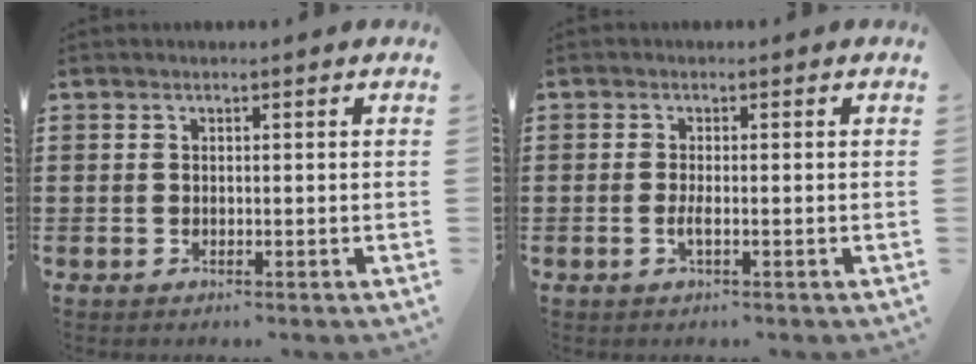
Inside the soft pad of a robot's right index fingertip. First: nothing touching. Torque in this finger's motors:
{"motor_torque": [2.14, 0.00, 0.15, 0.03]}